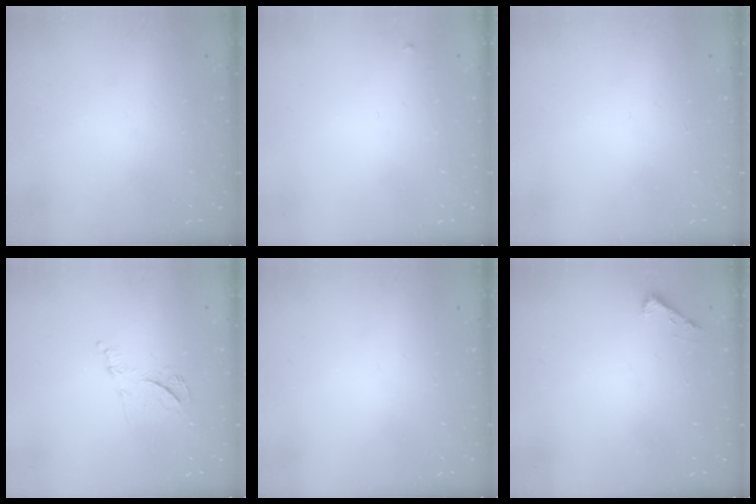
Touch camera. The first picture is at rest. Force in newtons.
{"total": 3.0, "press": 3.0, "slide": 0.4}
{"total": 0.0}
{"total": 9.1, "press": 9.1, "slide": 0.5}
{"total": 0.0}
{"total": 2.3, "press": 2.3, "slide": 0.3}